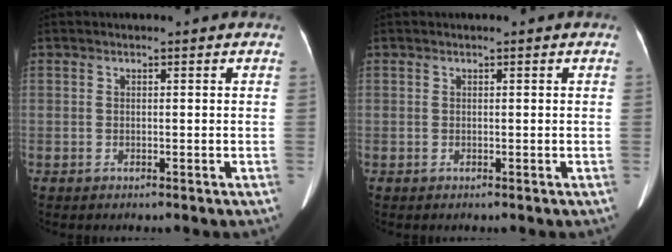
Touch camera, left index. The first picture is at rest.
{"total": 0.0}